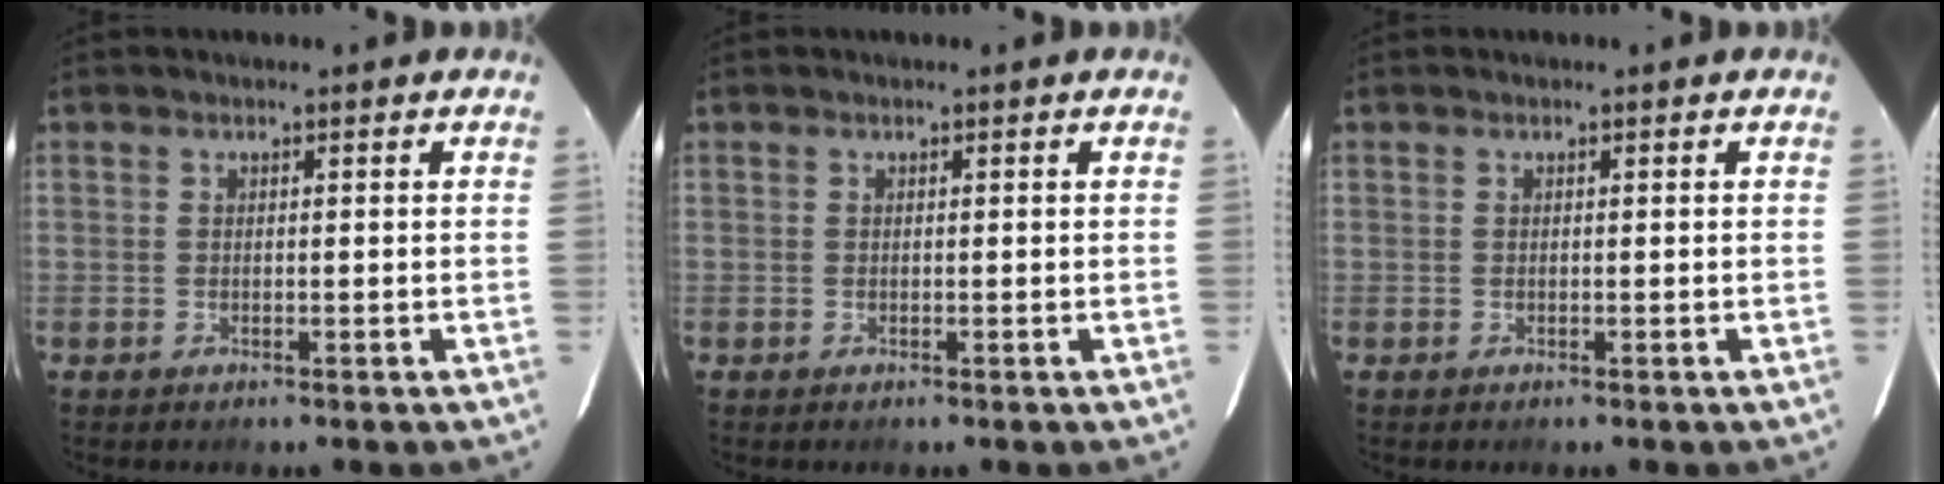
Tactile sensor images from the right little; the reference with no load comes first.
{"total": 0.0}
{"total": 0.0}